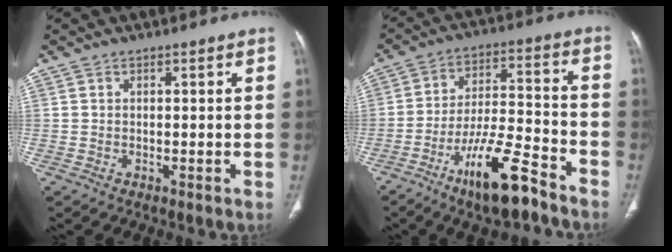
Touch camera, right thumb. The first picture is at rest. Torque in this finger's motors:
{"motor_torque": [2.80, 0.73, 1.46, -1.31, 0.40]}